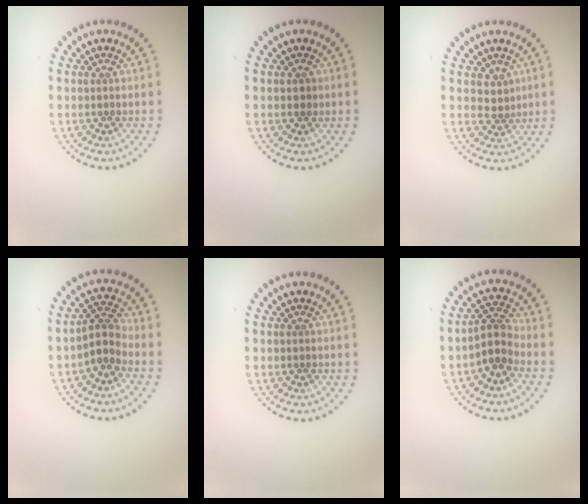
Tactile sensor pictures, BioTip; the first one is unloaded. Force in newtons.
{"total": 0.7, "press": 0.7, "slide": 0.1}
{"total": 1.7, "press": 1.3, "slide": 1.1}
{"total": 2.7, "press": 2.1, "slide": 1.6}
{"total": 0.0}
{"total": 2.6, "press": 2.1, "slide": 1.6}